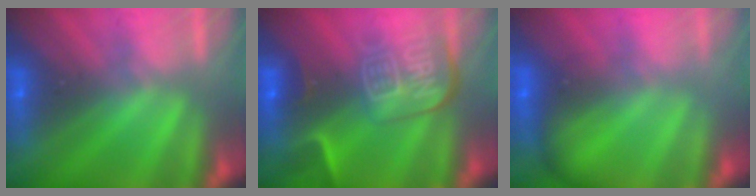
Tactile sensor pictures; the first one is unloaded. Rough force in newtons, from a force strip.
{"total": 9.1}
{"total": 1.9}